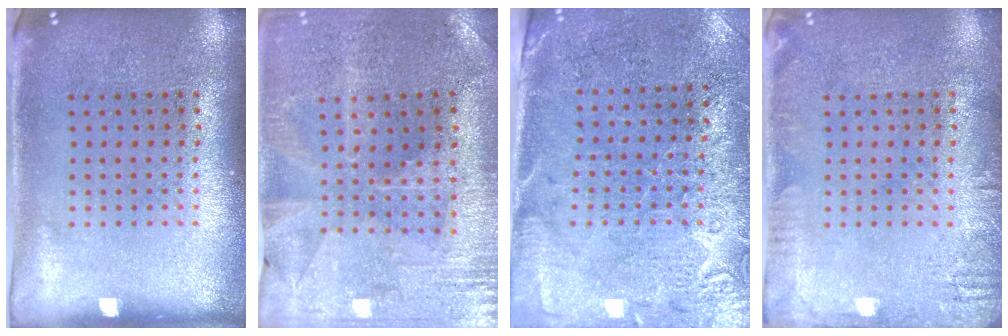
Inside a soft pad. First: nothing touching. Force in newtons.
{"total": 0.9, "press": 0.8, "slide": 0.3}
{"total": 2.9, "press": 2.6, "slide": 1.2}
{"total": 1.9, "press": 1.9, "slide": 0.3}